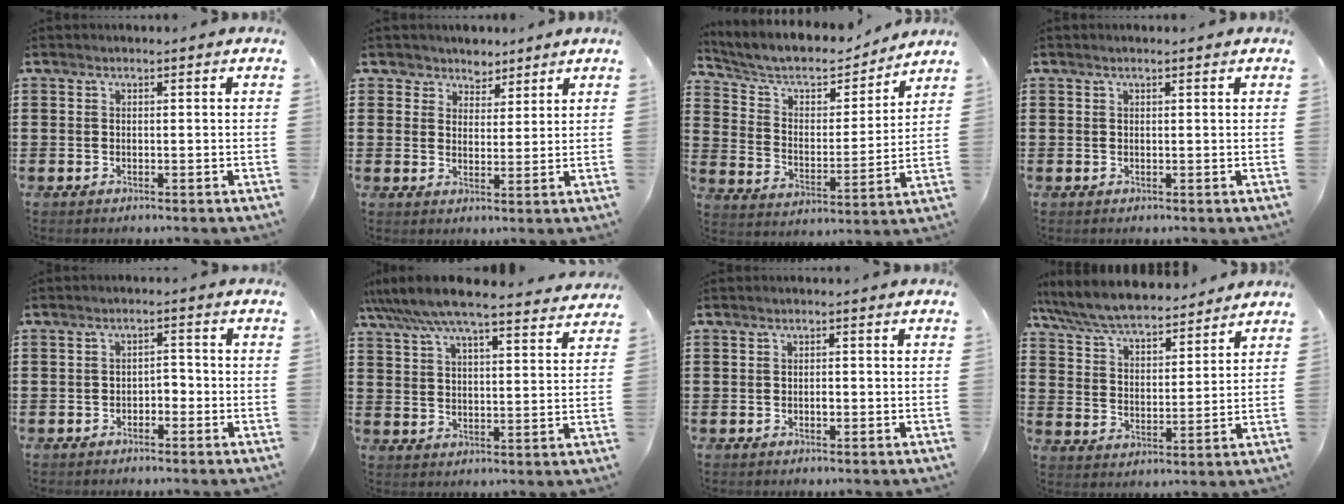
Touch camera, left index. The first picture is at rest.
{"total": 3.8, "force": [3.0, 2.3, -0.2], "torque": [-0.016, 0.002, 0.055]}
{"total": 7.0, "force": [6.0, 2.7, 2.4], "torque": [-0.080, -0.036, 0.101]}
{"total": 0.6, "force": [0.3, -0.1, 0.5], "torque": [-0.009, -0.001, 0.007]}
{"total": 1.9, "force": [-1.6, 0.8, 0.5], "torque": [-0.018, 0.004, -0.037]}
{"total": 7.7, "force": [7.0, 0.4, 3.2], "torque": [-0.089, -0.037, 0.123]}
{"total": 0.9, "force": [-0.2, 0.4, 0.8], "torque": [-0.016, -0.001, -0.003]}
{"total": 7.5, "force": [7.0, 1.0, 2.3], "torque": [-0.076, -0.035, 0.125]}